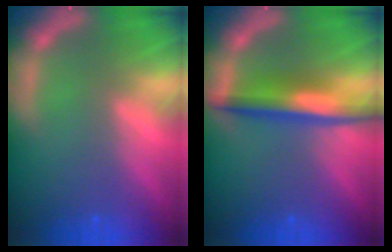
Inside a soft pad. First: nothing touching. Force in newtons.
{"total": 5.0}